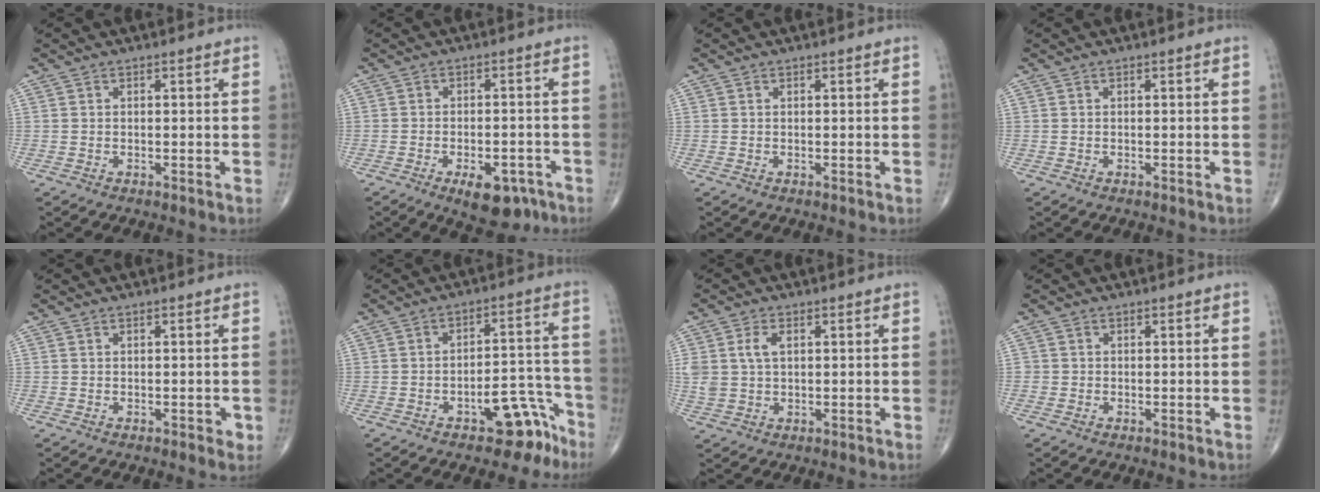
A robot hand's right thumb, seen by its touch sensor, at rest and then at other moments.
{"total": 8.4, "force": [-4.7, 4.0, 5.7], "torque": [-0.066, 0.017, -0.061]}
{"total": 0.0}
{"total": 0.0}
{"total": 1.4, "force": [-0.1, 0.8, 1.2], "torque": [-0.013, -0.002, 0.000]}
{"total": 9.6, "force": [-6.1, 4.4, 5.9], "torque": [-0.044, 0.068, -0.080]}
{"total": 5.1, "force": [1.4, 3.2, 3.7], "torque": [-0.083, 0.004, 0.030]}
{"total": 0.6, "force": [-0.2, 0.6, 0.0], "torque": [0.003, 0.005, -0.005]}